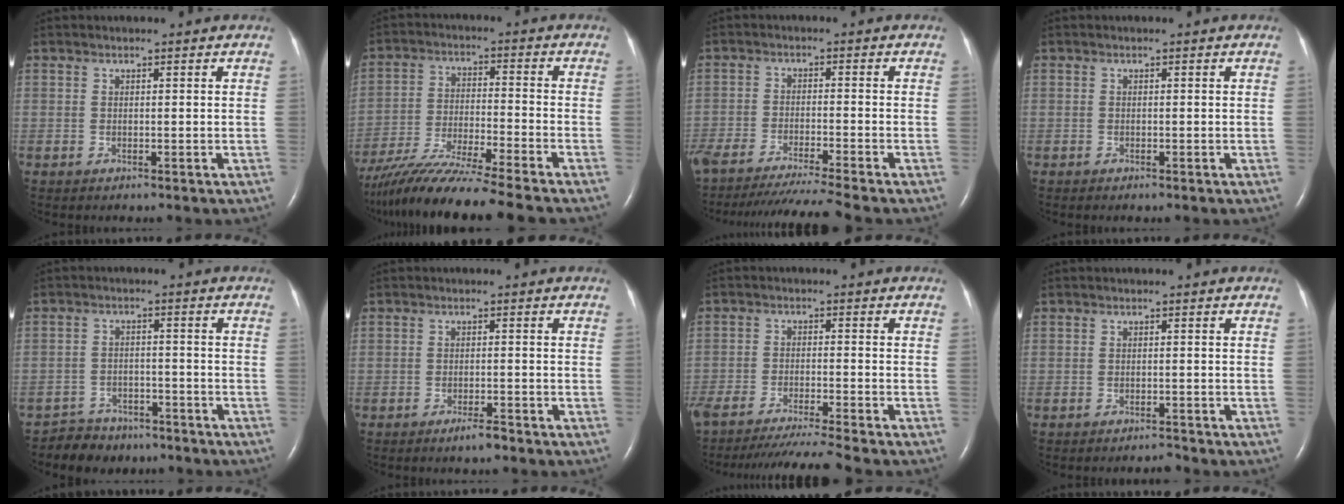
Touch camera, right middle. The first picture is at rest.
{"total": 15.9, "force": [-13.7, -1.5, 7.9], "torque": [-0.149, -0.039, -0.238]}
{"total": 13.0, "force": [-11.6, -2.0, 5.4], "torque": [-0.068, -0.034, -0.188]}
{"total": 0.0}
{"total": 5.7, "force": [-4.6, 3.3, 0.0], "torque": [0.002, 0.006, -0.074]}
{"total": 2.1, "force": [-1.7, 0.2, 1.3], "torque": [-0.027, -0.003, -0.028]}
{"total": 11.3, "force": [-10.1, -2.0, 4.5], "torque": [-0.053, -0.029, -0.165]}
{"total": 1.0, "force": [-1.0, -0.1, 0.0], "torque": [-0.001, -0.004, -0.012]}